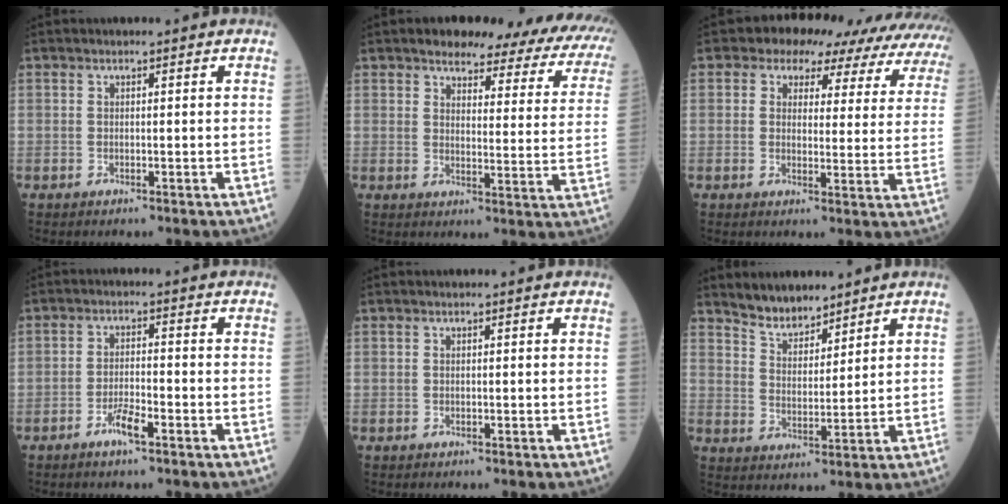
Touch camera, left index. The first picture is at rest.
{"total": 19.7, "force": [16.9, 5.0, 8.8], "torque": [-0.084, -0.040, 0.174]}
{"total": 16.0, "force": [14.3, 6.3, 3.6], "torque": [-0.016, -0.011, 0.126]}
{"total": 3.4, "force": [-2.2, 0.5, 2.6], "torque": [-0.054, -0.001, -0.040]}
{"total": 0.0}
{"total": 6.0, "force": [5.4, 1.9, 1.6], "torque": [-0.039, 0.005, 0.111]}